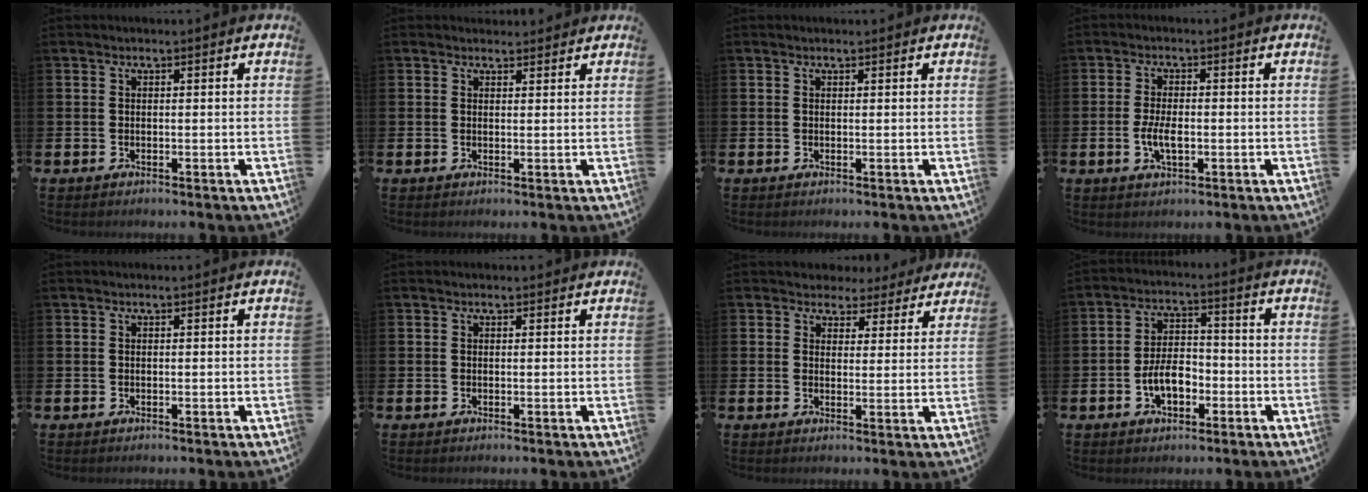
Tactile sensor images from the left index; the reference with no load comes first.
{"total": 1.5, "force": [1.4, 0.6, 0.0], "torque": [0.019, -0.006, 0.021]}
{"total": 0.0}
{"total": 3.8, "force": [-0.6, 1.7, 3.4], "torque": [-0.062, -0.002, -0.014]}
{"total": 0.0}
{"total": 0.0}
{"total": 3.7, "force": [3.0, 2.1, 0.1], "torque": [-0.006, -0.021, 0.048]}
{"total": 5.4, "force": [-2.0, 3.2, 3.8], "torque": [-0.053, 0.006, -0.040]}